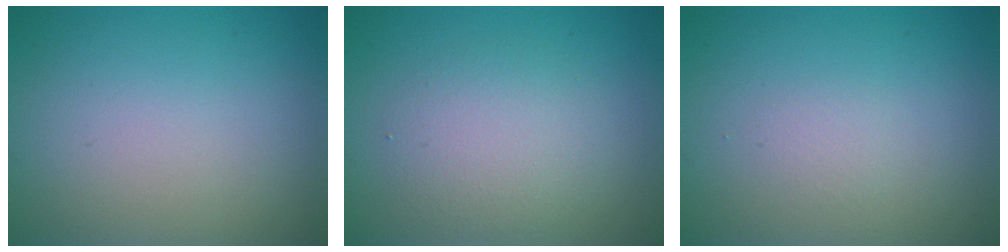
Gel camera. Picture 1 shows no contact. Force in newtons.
{"total": 3.2, "press": 3.1, "slide": 0.1}
{"total": 0.7, "press": 0.7, "slide": 0.0}